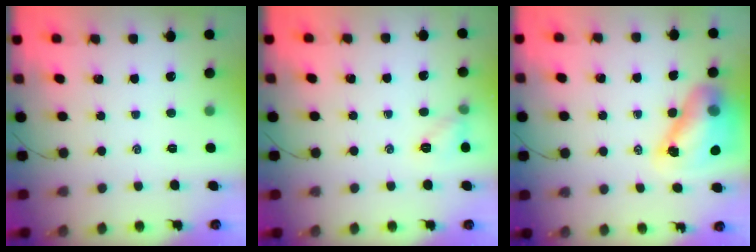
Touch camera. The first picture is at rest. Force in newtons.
{"total": 6.4, "press": 6.3, "slide": 0.9}
{"total": 12.4, "press": 11.9, "slide": 3.7}